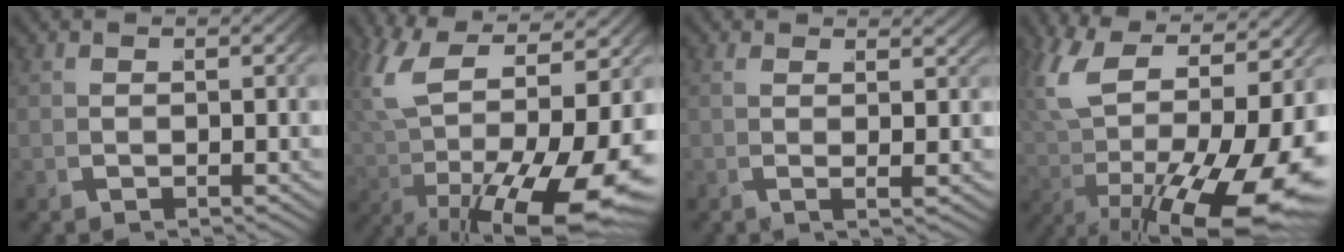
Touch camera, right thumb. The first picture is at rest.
{"total": 14.9, "force": [0.8, 9.0, 11.9], "torque": [-0.231, -0.032, 0.028]}
{"total": 1.6, "force": [1.1, -1.0, 0.7], "torque": [-0.017, 0.008, 0.015]}
{"total": 14.8, "force": [1.1, 8.8, 11.8], "torque": [-0.229, -0.033, 0.036]}